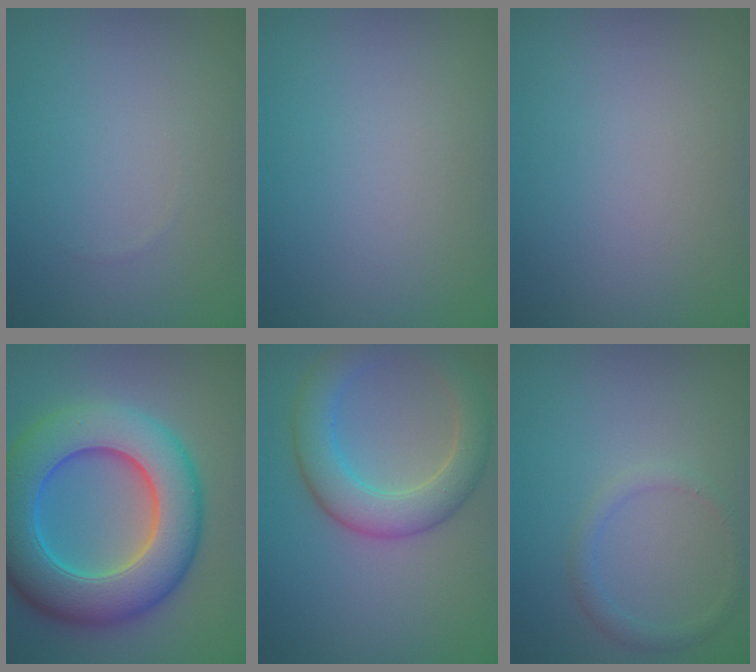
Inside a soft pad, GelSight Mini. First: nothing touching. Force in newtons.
{"total": 0.0}
{"total": 0.0}
{"total": 12.0, "press": 12.0, "slide": 0.2}
{"total": 5.6, "press": 5.6, "slide": 0.3}
{"total": 1.4, "press": 1.4, "slide": 0.2}